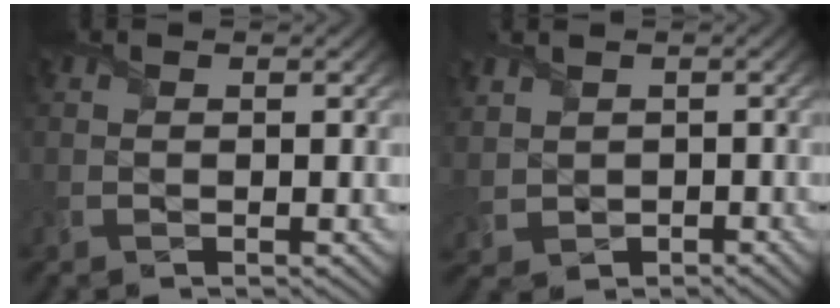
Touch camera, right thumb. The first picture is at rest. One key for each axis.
{"total": 3.0, "fx": 0.6, "fy": 2.9, "fz": 0.3, "tx": -0.037, "ty": -0.005, "tz": 0.007}